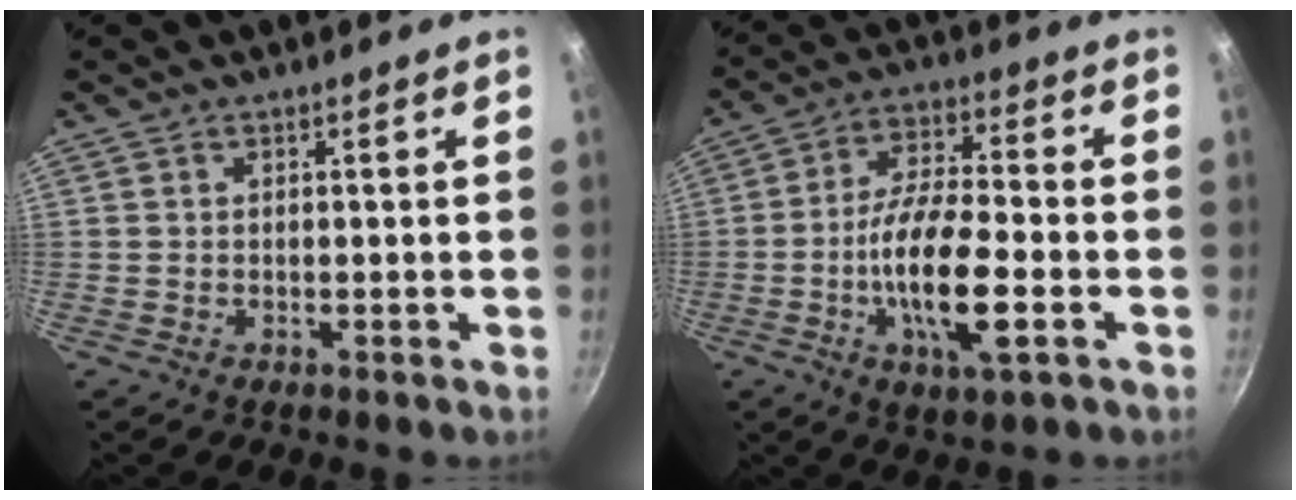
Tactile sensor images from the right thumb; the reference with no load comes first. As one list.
[{"total": 14.6, "force": [-3.8, 4.8, 13.3], "torque": [-0.244, 0.018, -0.070]}]